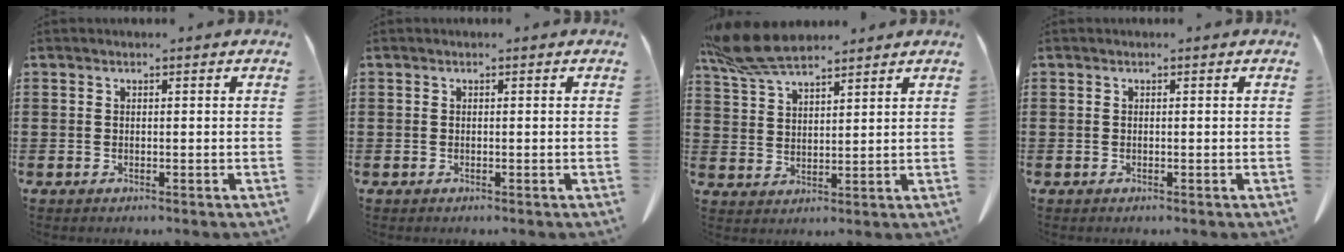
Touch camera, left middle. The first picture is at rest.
{"total": 0.0}
{"total": 8.1, "force": [6.8, 1.9, 4.0], "torque": [-0.099, -0.012, 0.130]}
{"total": 0.0}